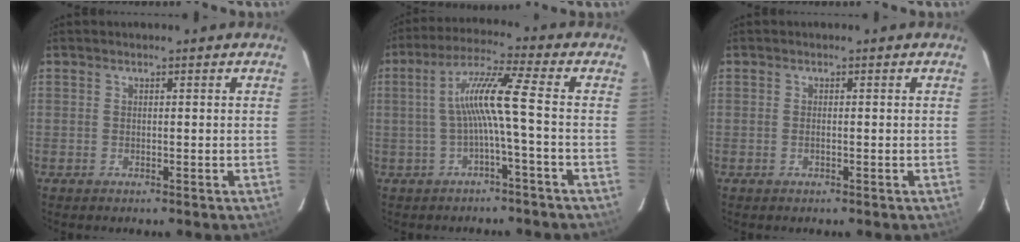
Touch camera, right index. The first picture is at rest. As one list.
[{"total": 8.2, "force": [-1.5, -1.0, 8.0], "torque": [-0.165, 0.011, -0.021]}, {"total": 0.9, "force": [-0.4, 0.4, 0.7], "torque": [-0.015, 0.001, -0.007]}]